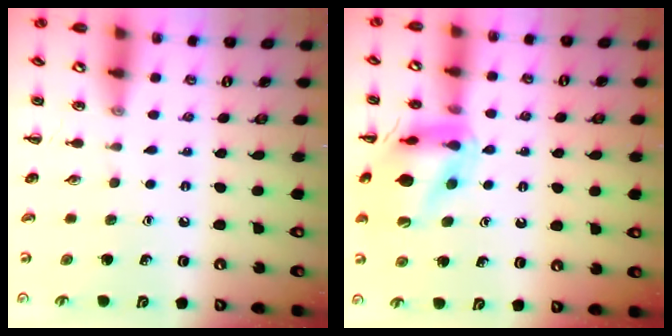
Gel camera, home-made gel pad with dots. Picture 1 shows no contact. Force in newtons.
{"total": 15.1, "press": 15.1, "slide": 1.5}